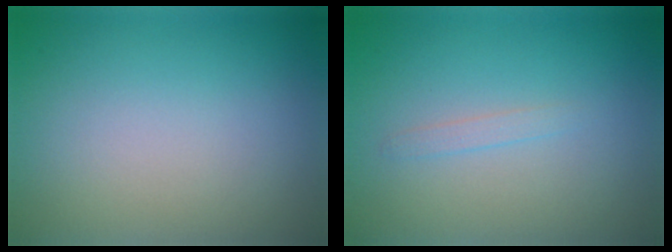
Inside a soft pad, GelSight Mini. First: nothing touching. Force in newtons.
{"total": 0.8, "press": 0.8, "slide": 0.0}